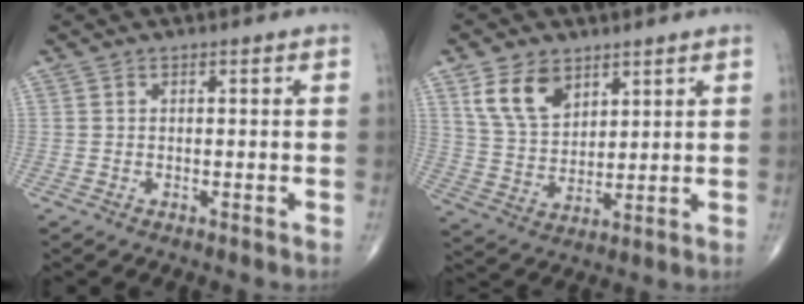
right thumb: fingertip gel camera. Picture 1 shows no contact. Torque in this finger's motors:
{"motor_torque": [-0.51, 1.09, 0.89, 1.06, 0.15]}